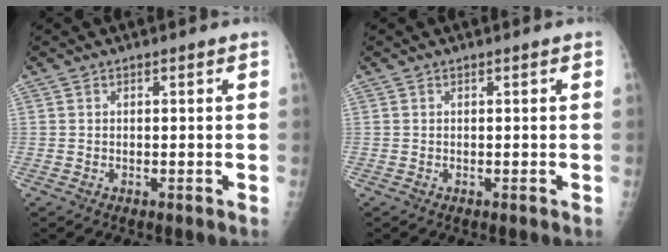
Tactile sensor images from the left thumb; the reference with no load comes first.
{"total": 0.0}